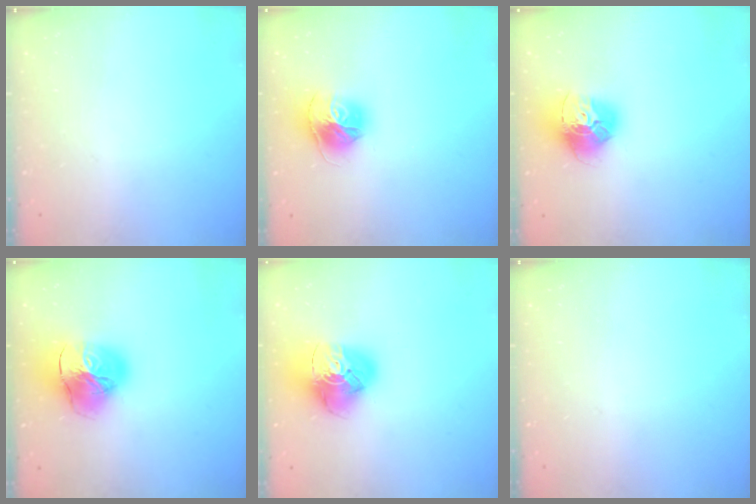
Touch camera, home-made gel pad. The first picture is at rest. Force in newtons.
{"total": 14.8, "press": 14.7, "slide": 1.6}
{"total": 15.5, "press": 15.4, "slide": 1.7}
{"total": 23.3, "press": 23.2, "slide": 2.4}
{"total": 17.2, "press": 17.0, "slide": 1.9}
{"total": 0.0}